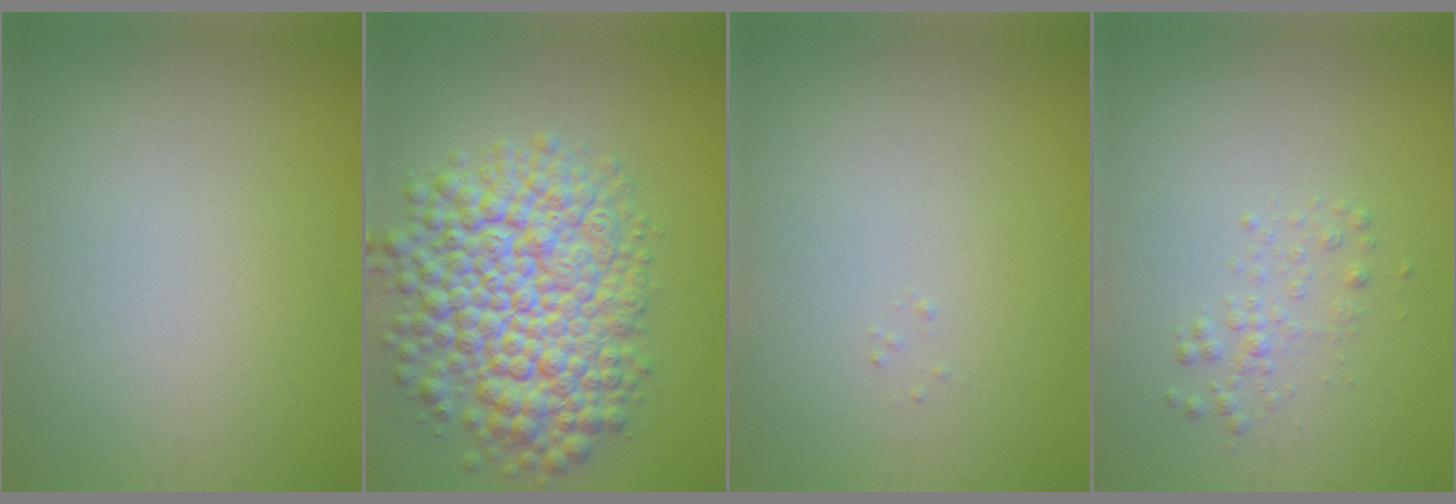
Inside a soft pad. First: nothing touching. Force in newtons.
{"total": 10.3, "press": 10.3, "slide": 0.4}
{"total": 0.0}
{"total": 1.3, "press": 1.3, "slide": 0.0}